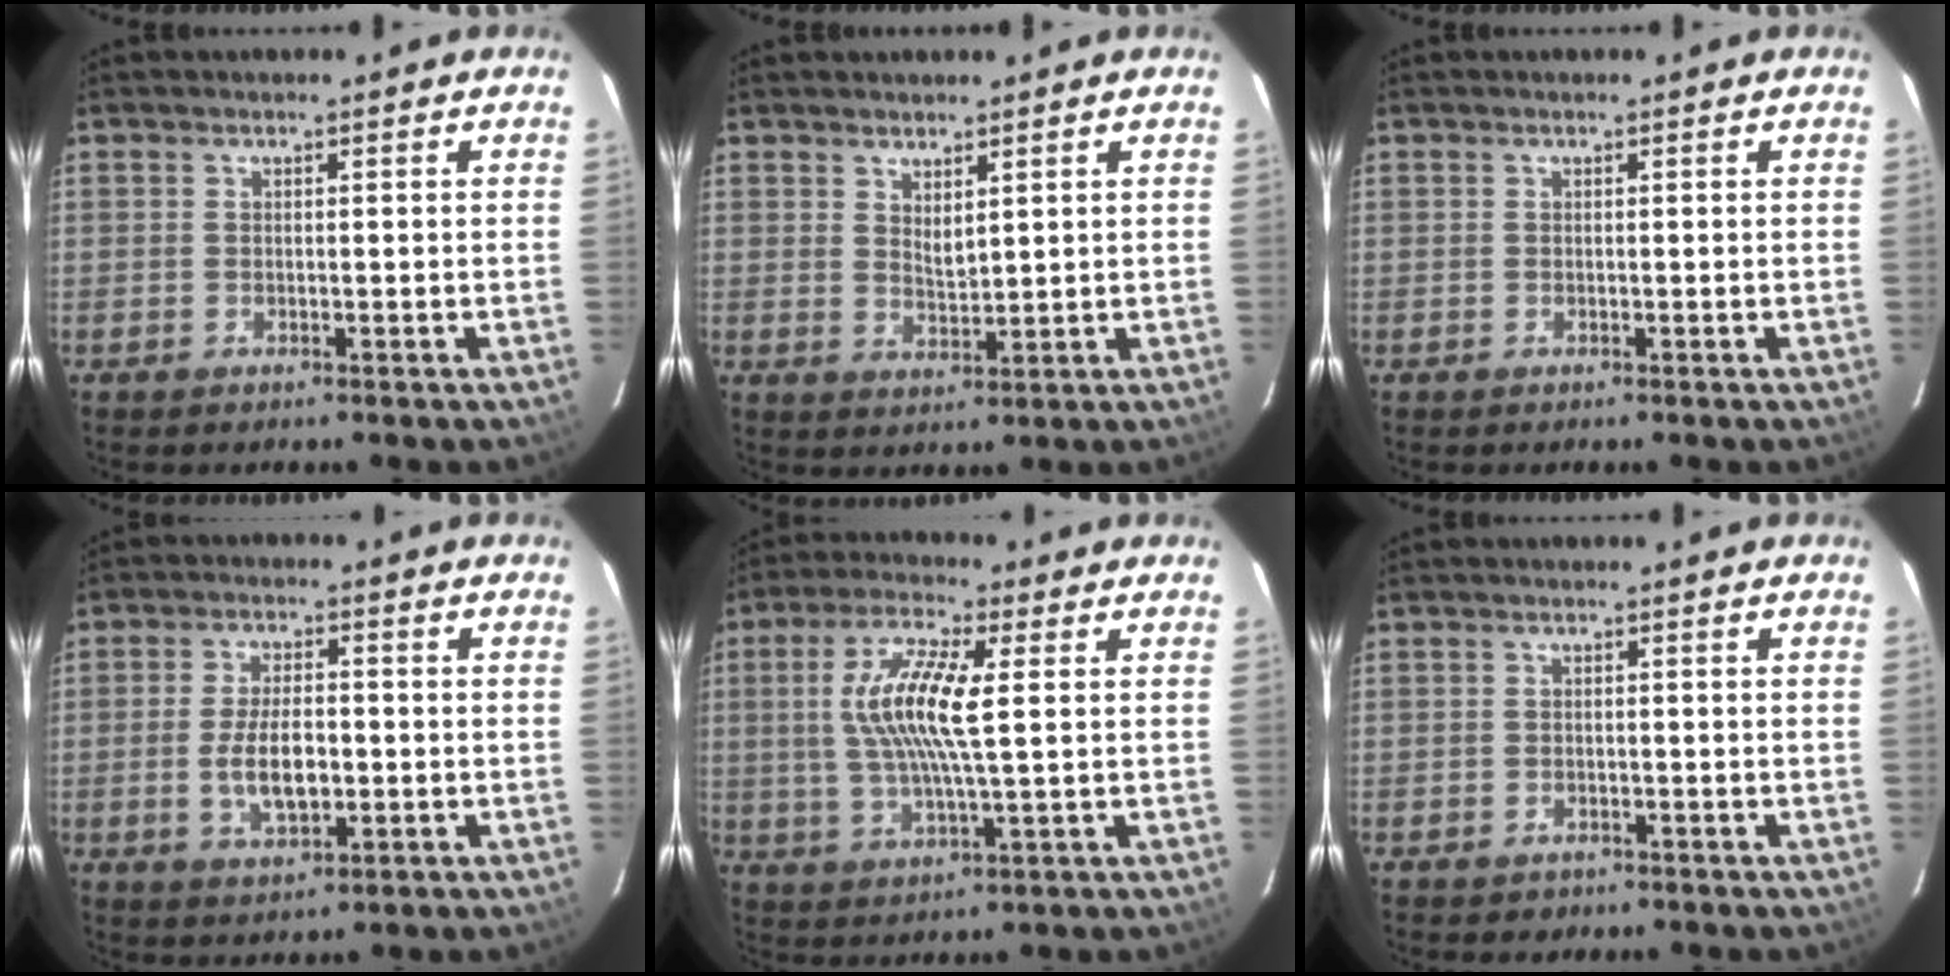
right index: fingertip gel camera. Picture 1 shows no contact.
{"total": 2.9, "force": [1.9, 1.1, 2.0], "torque": [-0.033, -0.007, 0.034]}
{"total": 0.0}
{"total": 7.8, "force": [-1.5, 3.5, 6.8], "torque": [-0.136, -0.002, -0.023]}
{"total": 11.7, "force": [1.7, 2.4, 11.3], "torque": [-0.223, 0.007, 0.030]}
{"total": 1.7, "force": [-1.2, 1.3, 0.2], "torque": [-0.007, 0.003, -0.014]}